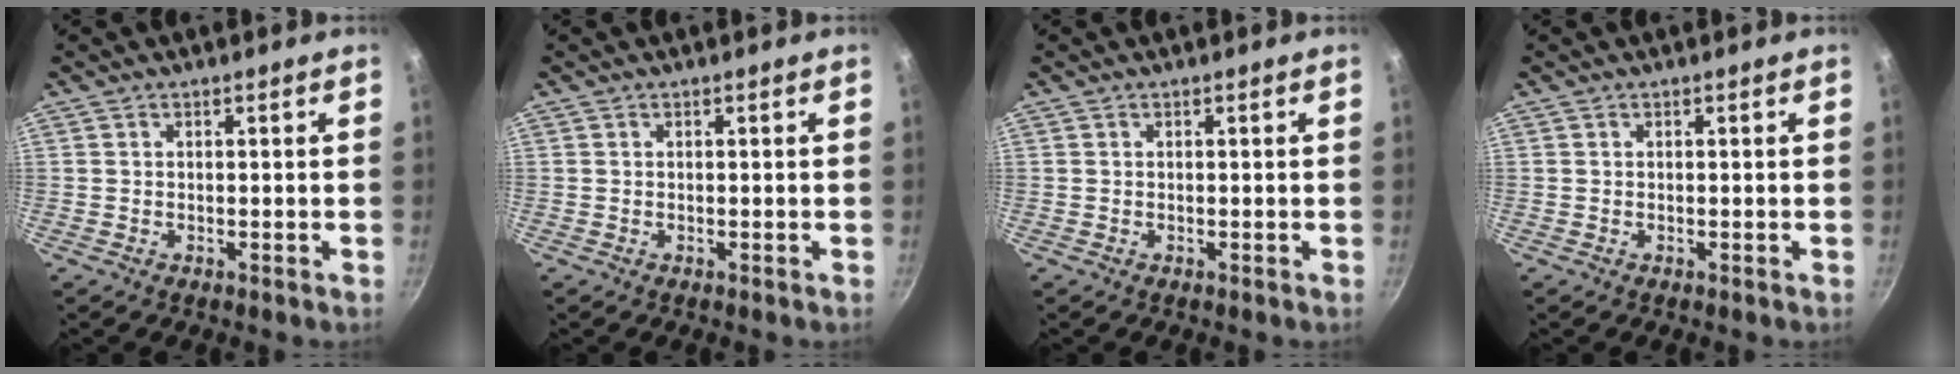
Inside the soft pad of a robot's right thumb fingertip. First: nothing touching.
{"total": 0.0}
{"total": 0.0}
{"total": 0.0}